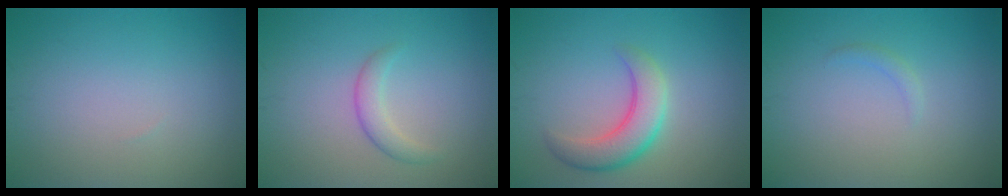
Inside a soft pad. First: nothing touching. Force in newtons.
{"total": 1.9, "press": 1.9, "slide": 0.1}
{"total": 4.4, "press": 4.4, "slide": 0.2}
{"total": 0.7, "press": 0.7, "slide": 0.1}